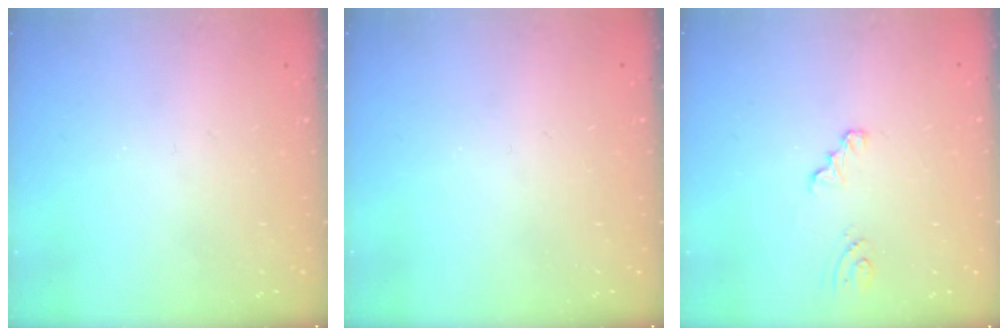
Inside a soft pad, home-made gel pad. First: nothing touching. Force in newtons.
{"total": 0.0}
{"total": 2.3, "press": 2.3, "slide": 0.2}